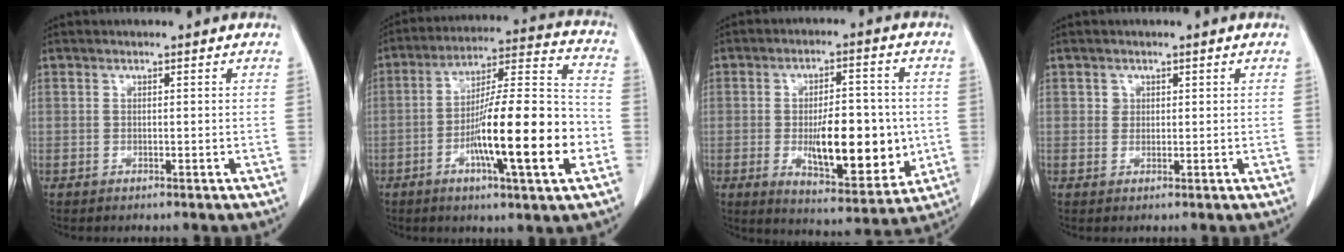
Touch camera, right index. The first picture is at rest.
{"total": 18.9, "force": [-5.4, 1.6, 18.0], "torque": [-0.293, 0.002, -0.082]}
{"total": 14.4, "force": [-1.6, 5.3, 13.3], "torque": [-0.199, -0.005, -0.014]}
{"total": 1.3, "force": [0.6, 1.2, 0.2], "torque": [0.009, 0.001, 0.009]}